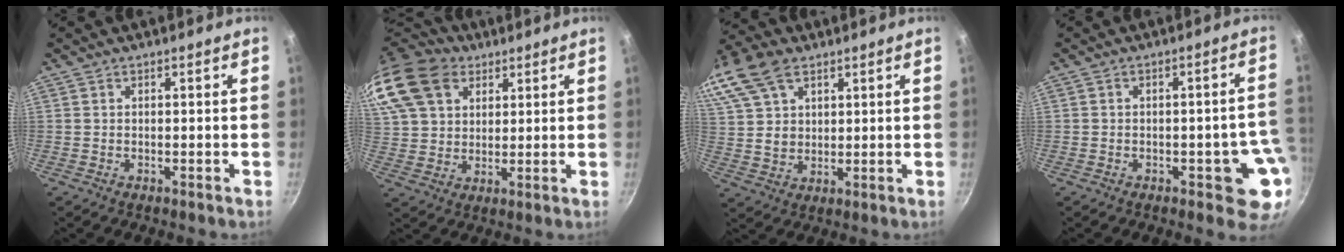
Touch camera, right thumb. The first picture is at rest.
{"total": 21.7, "force": [11.4, 15.2, 10.6], "torque": [-0.242, 0.017, 0.216]}
{"total": 20.1, "force": [10.9, 13.1, 10.7], "torque": [-0.245, 0.027, 0.213]}
{"total": 8.5, "force": [-2.5, 3.8, 7.2], "torque": [-0.030, 0.023, -0.028]}